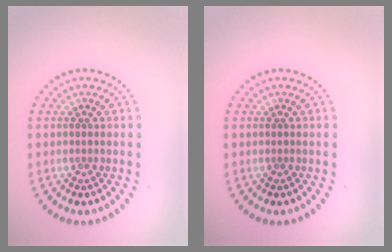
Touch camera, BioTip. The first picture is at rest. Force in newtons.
{"total": 0.0}